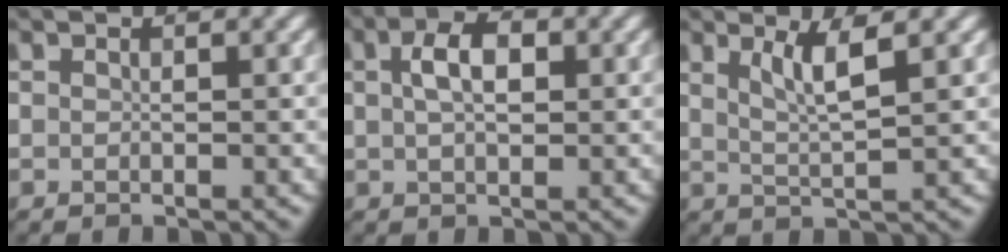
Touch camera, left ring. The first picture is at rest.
{"total": 3.6, "force": [0.9, 1.9, 2.9], "torque": [-0.057, 0.008, 0.012]}
{"total": 3.2, "force": [1.5, 0.6, 2.8], "torque": [-0.049, -0.003, 0.030]}